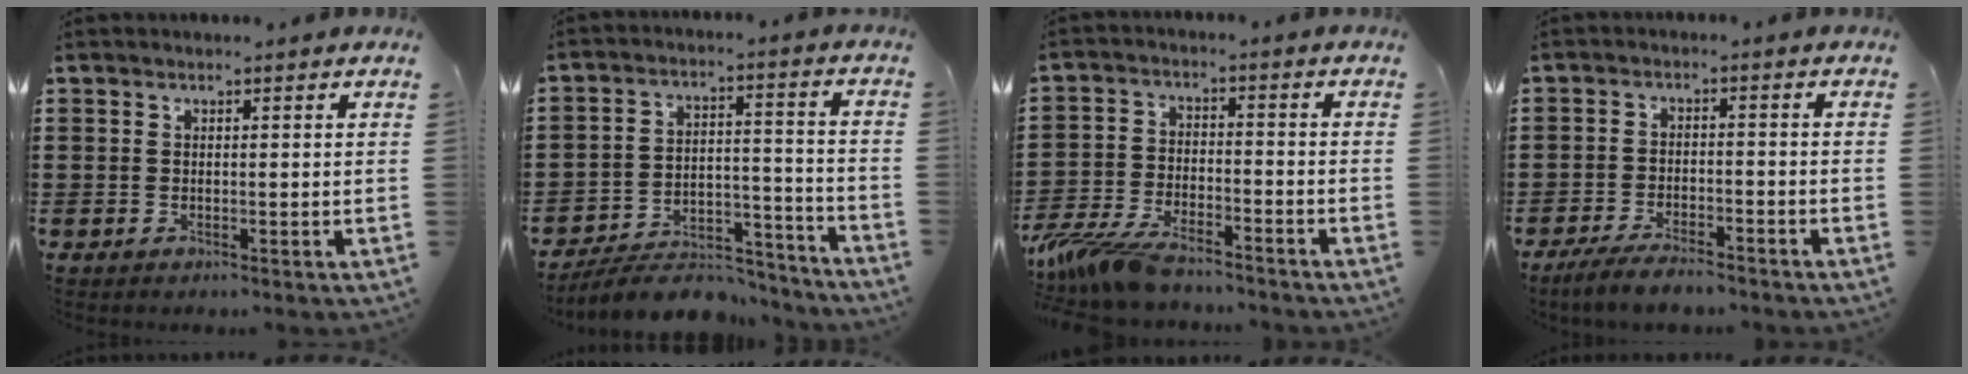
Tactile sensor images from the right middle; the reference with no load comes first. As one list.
[{"total": 7.7, "force": [-7.3, 1.8, 2.0], "torque": [-0.029, 0.019, -0.138]}, {"total": 7.1, "force": [-6.3, 1.4, 2.9], "torque": [-0.081, -0.003, -0.127]}, {"total": 4.4, "force": [-4.0, 0.6, 1.7], "torque": [-0.043, -0.005, -0.081]}]